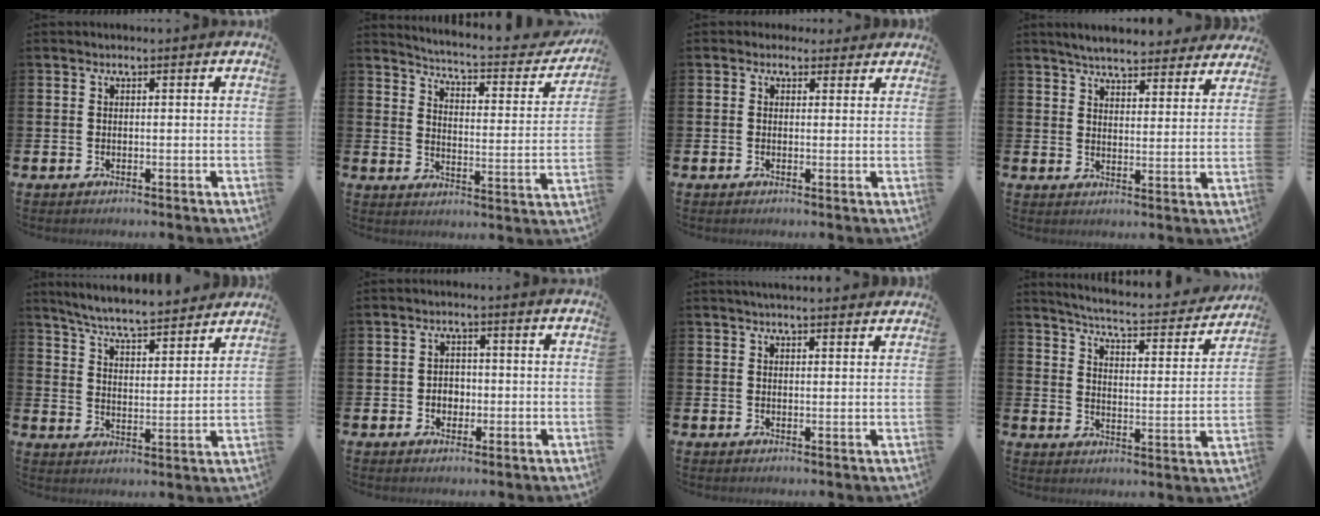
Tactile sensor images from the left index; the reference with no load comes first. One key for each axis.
{"total": 4.5, "fx": 4.3, "fy": 0.4, "fz": 1.3, "tx": -0.044, "ty": -0.041, "tz": 0.063}
{"total": 2.0, "fx": 1.6, "fy": 1.2, "fz": 0.0, "tx": 0.002, "ty": 0.000, "tz": 0.026}
{"total": 5.6, "fx": 5.5, "fy": 0.9, "fz": 1.0, "tx": -0.029, "ty": -0.034, "tz": 0.095}
{"total": 6.8, "fx": 6.5, "fy": 0.3, "fz": 1.7, "tx": -0.064, "ty": -0.047, "tz": 0.114}
{"total": 2.5, "fx": -0.4, "fy": 2.1, "fz": 1.1, "tx": -0.008, "ty": 0.000, "tz": -0.016}
{"total": 2.7, "fx": 2.7, "fy": 0.1, "fz": 0.4, "tx": -0.013, "ty": -0.009, "tz": 0.050}
{"total": 4.8, "fx": 4.6, "fy": 0.1, "fz": 1.4, "tx": -0.047, "ty": -0.046, "tz": 0.070}